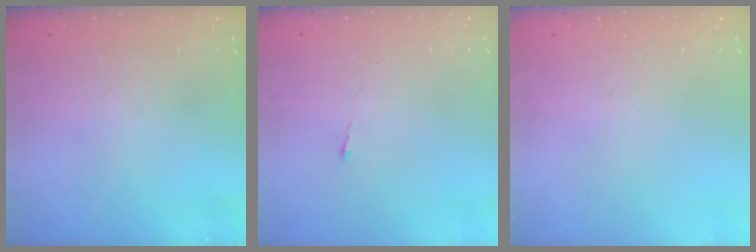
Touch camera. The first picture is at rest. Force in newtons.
{"total": 2.7, "press": 2.7, "slide": 0.4}
{"total": 0.0}